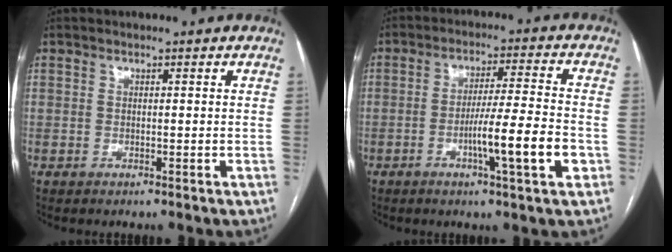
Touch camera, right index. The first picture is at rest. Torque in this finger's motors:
{"motor_torque": [0.33, -0.28, 0.25, 0.06]}